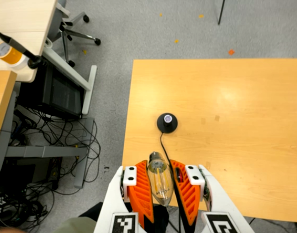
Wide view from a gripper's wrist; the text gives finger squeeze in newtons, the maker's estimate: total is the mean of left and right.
{"total": 19.6, "left": 21.3, "right": 17.9}